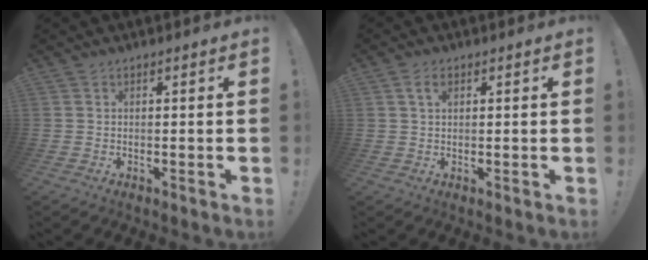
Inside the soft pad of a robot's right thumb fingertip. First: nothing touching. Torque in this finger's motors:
{"motor_torque": [-0.03, 0.04, -0.10, 0.11, 0.03]}